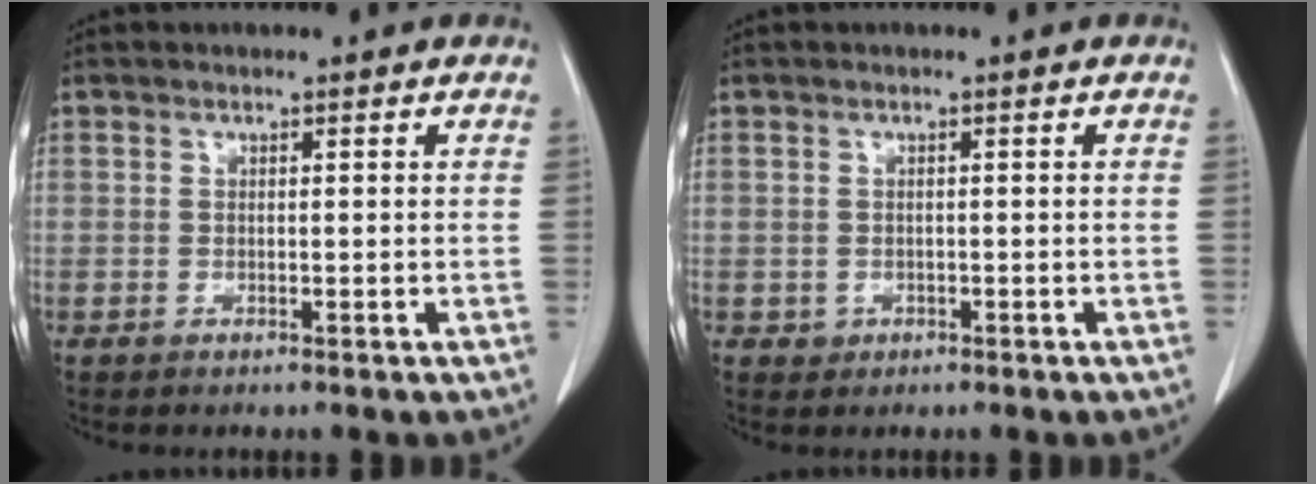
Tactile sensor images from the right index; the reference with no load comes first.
{"total": 1.2, "force": [-0.4, 1.2, 0.1], "torque": [0.000, 0.004, -0.003]}